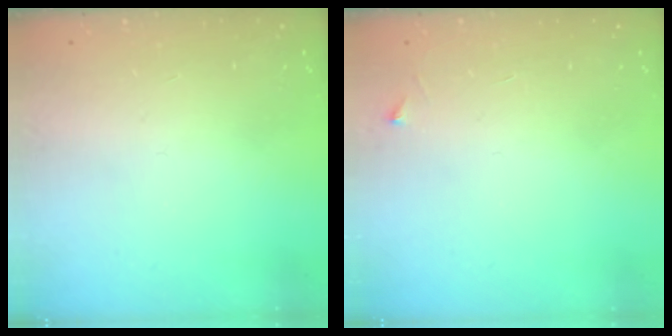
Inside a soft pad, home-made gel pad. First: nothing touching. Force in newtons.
{"total": 2.5, "press": 2.5, "slide": 0.3}